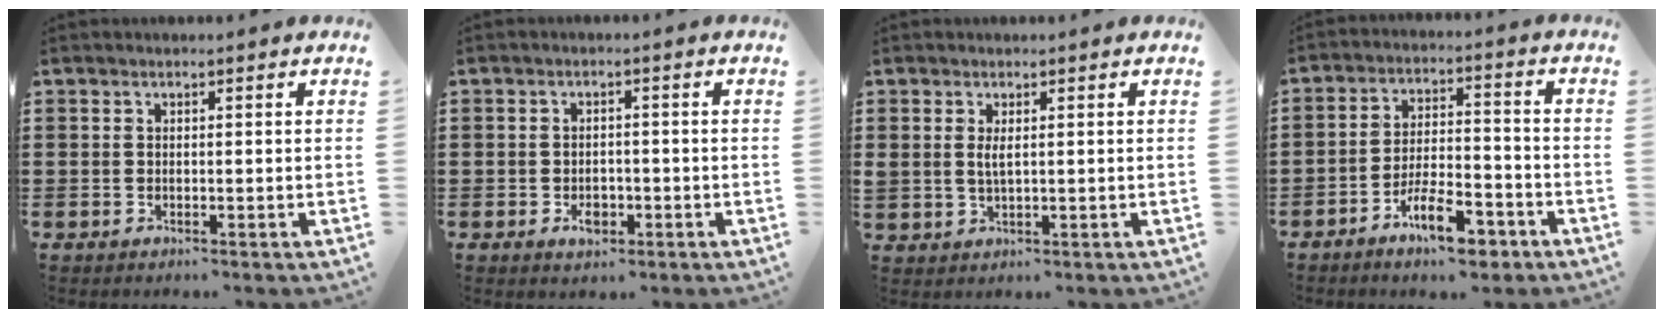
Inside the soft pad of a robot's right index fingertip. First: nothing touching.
{"total": 2.6, "force": [-1.2, 1.6, 1.7], "torque": [-0.021, -0.002, -0.022]}
{"total": 1.7, "force": [0.6, 0.6, 1.5], "torque": [-0.032, 0.003, 0.010]}
{"total": 8.8, "force": [-5.7, 2.8, 6.1], "torque": [-0.114, 0.011, -0.102]}